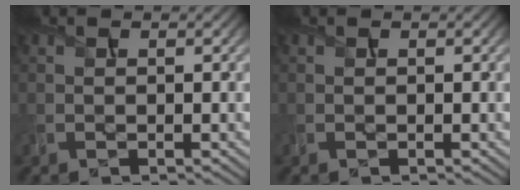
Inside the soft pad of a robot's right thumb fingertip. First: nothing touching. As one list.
[{"total": 0.0}]